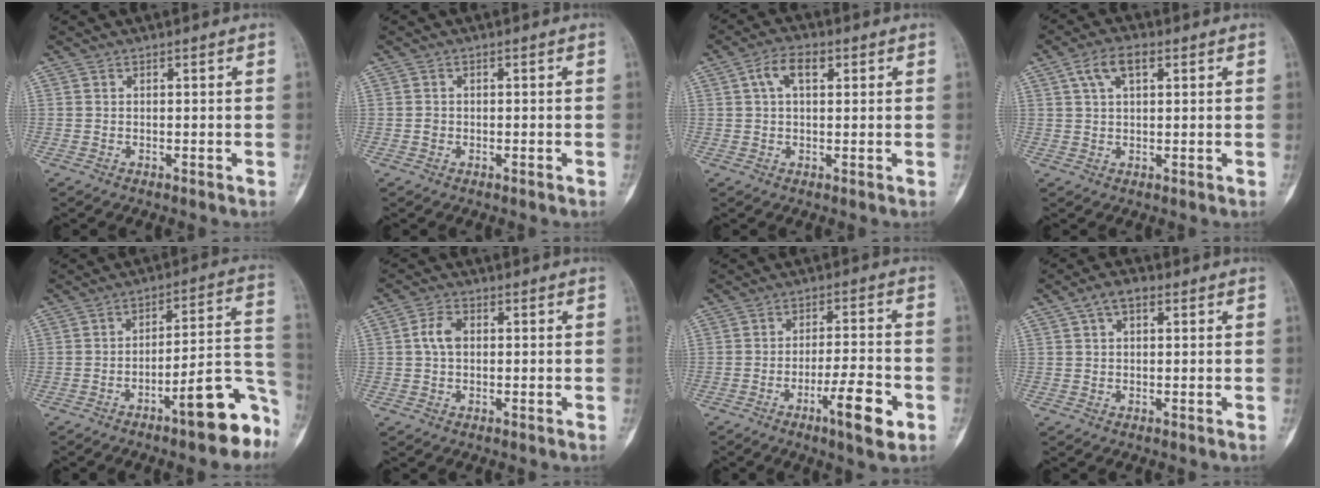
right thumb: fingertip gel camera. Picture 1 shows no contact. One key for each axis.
{"total": 0.9, "fx": -0.3, "fy": 0.7, "fz": 0.4, "tx": -0.002, "ty": 0.003, "tz": -0.005}
{"total": 5.5, "fx": 1.8, "fy": 3.0, "fz": 4.3, "tx": -0.074, "ty": 0.013, "tz": 0.030}
{"total": 5.7, "fx": 2.4, "fy": 2.8, "fz": 4.3, "tx": -0.079, "ty": 0.011, "tz": 0.045}
{"total": 14.5, "fx": -7.9, "fy": 3.5, "fz": 11.6, "tx": -0.129, "ty": 0.074, "tz": -0.113}
{"total": 4.0, "fx": 0.4, "fy": 2.7, "fz": 3.0, "tx": -0.059, "ty": 0.009, "tz": 0.003}
{"total": 9.5, "fx": -4.3, "fy": 1.9, "fz": 8.3, "tx": -0.132, "ty": 0.017, "tz": -0.065}
{"total": 4.3, "fx": 1.8, "fy": 2.4, "fz": 3.0, "tx": -0.046, "ty": 0.015, "tz": 0.028}